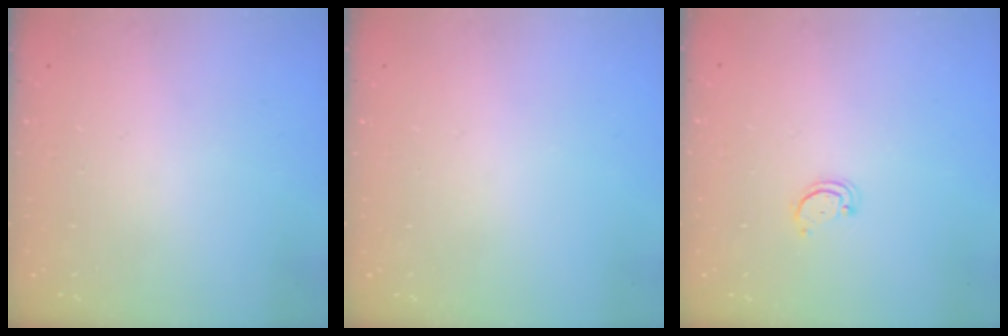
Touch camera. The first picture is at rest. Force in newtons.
{"total": 0.0}
{"total": 2.2, "press": 2.2, "slide": 0.2}